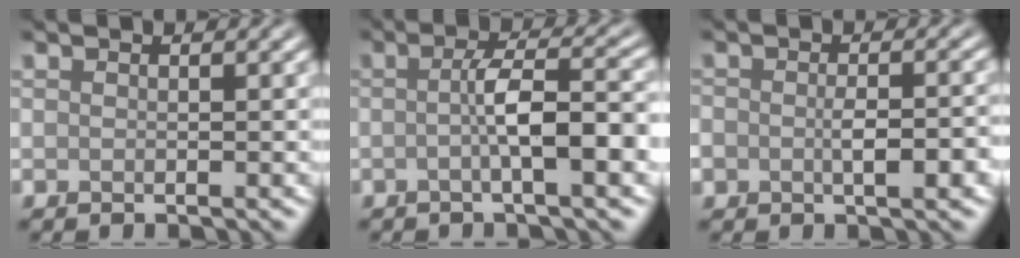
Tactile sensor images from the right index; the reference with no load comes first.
{"total": 5.8, "force": [-0.8, 1.2, 5.6], "torque": [-0.091, 0.012, -0.018]}
{"total": 4.2, "force": [-1.2, 2.2, 3.4], "torque": [-0.057, -0.005, -0.019]}